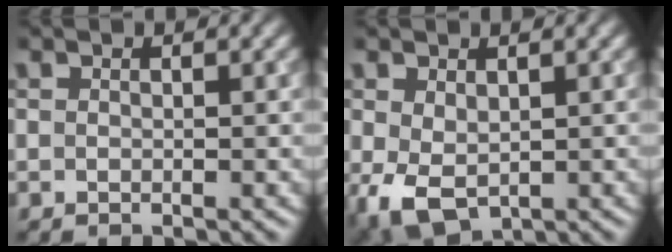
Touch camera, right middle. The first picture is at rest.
{"total": 4.3, "force": [-0.6, 2.8, 3.2], "torque": [-0.077, -0.010, -0.004]}